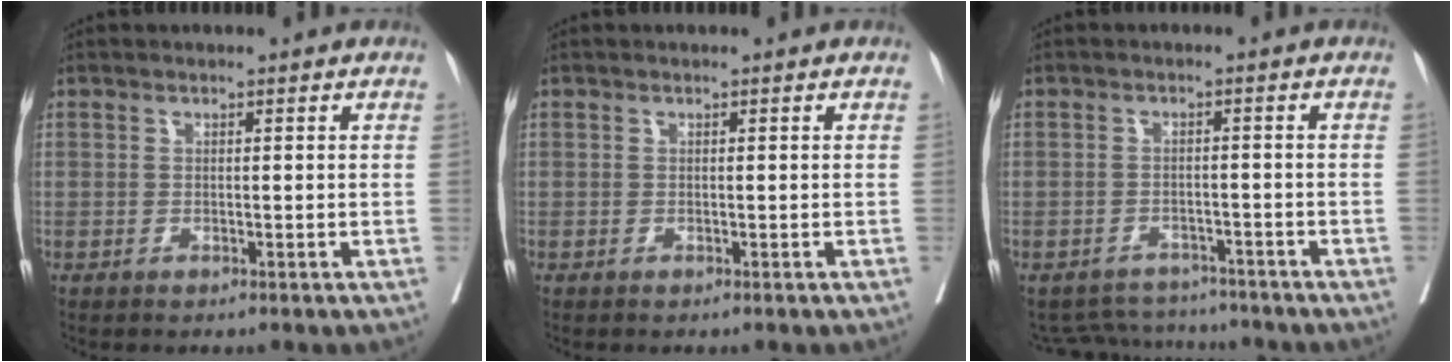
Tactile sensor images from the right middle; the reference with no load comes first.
{"total": 0.0}
{"total": 6.9, "force": [-6.8, 1.6, -0.3], "torque": [0.003, 0.009, -0.096]}